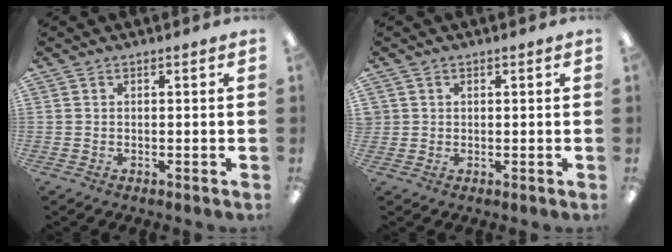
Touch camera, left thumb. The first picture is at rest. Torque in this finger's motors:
{"motor_torque": [-0.03, -0.02, 0.02, -0.05, 0.00]}